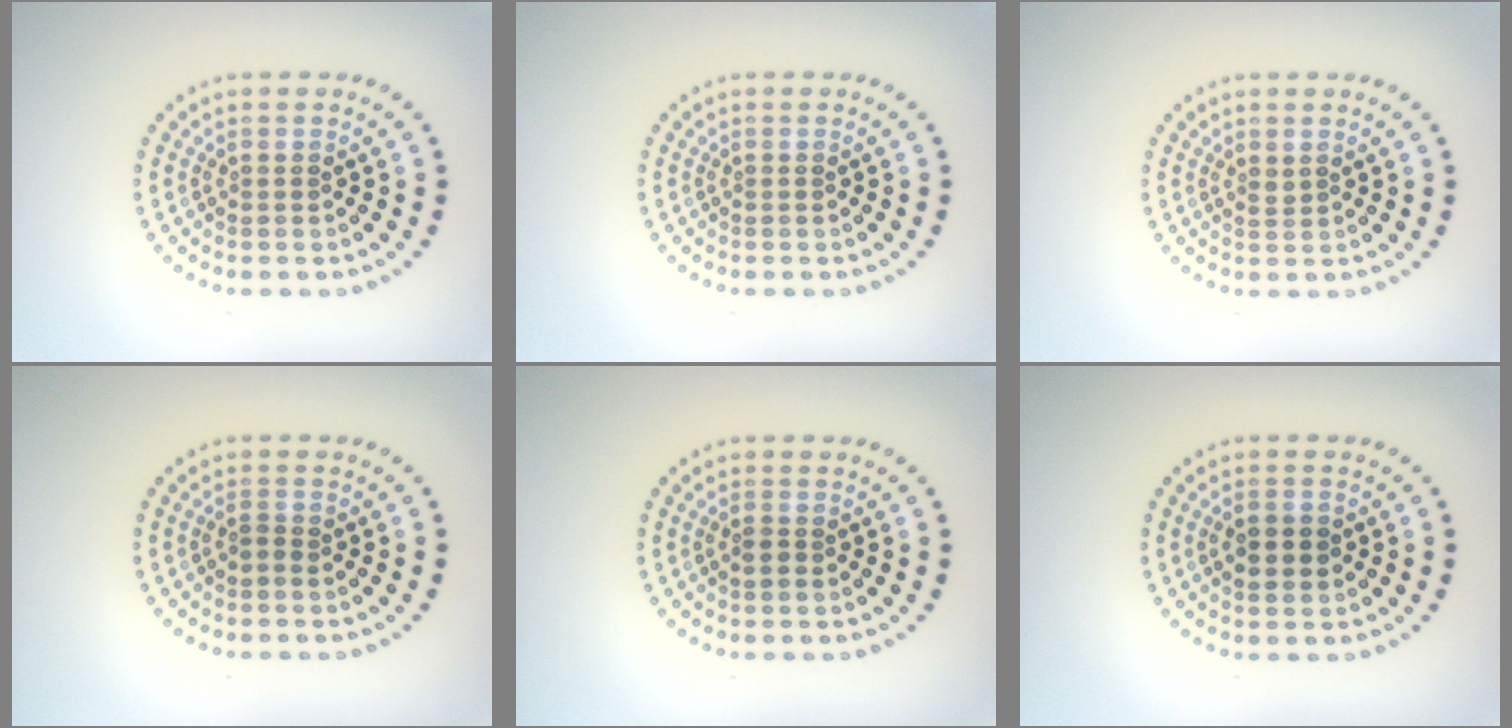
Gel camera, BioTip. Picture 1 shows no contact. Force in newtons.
{"total": 0.0}
{"total": 0.7, "press": 0.6, "slide": 0.3}
{"total": 0.6, "press": 0.3, "slide": 0.5}
{"total": 0.8, "press": 0.7, "slide": 0.4}
{"total": 3.1, "press": 3.1, "slide": 0.2}